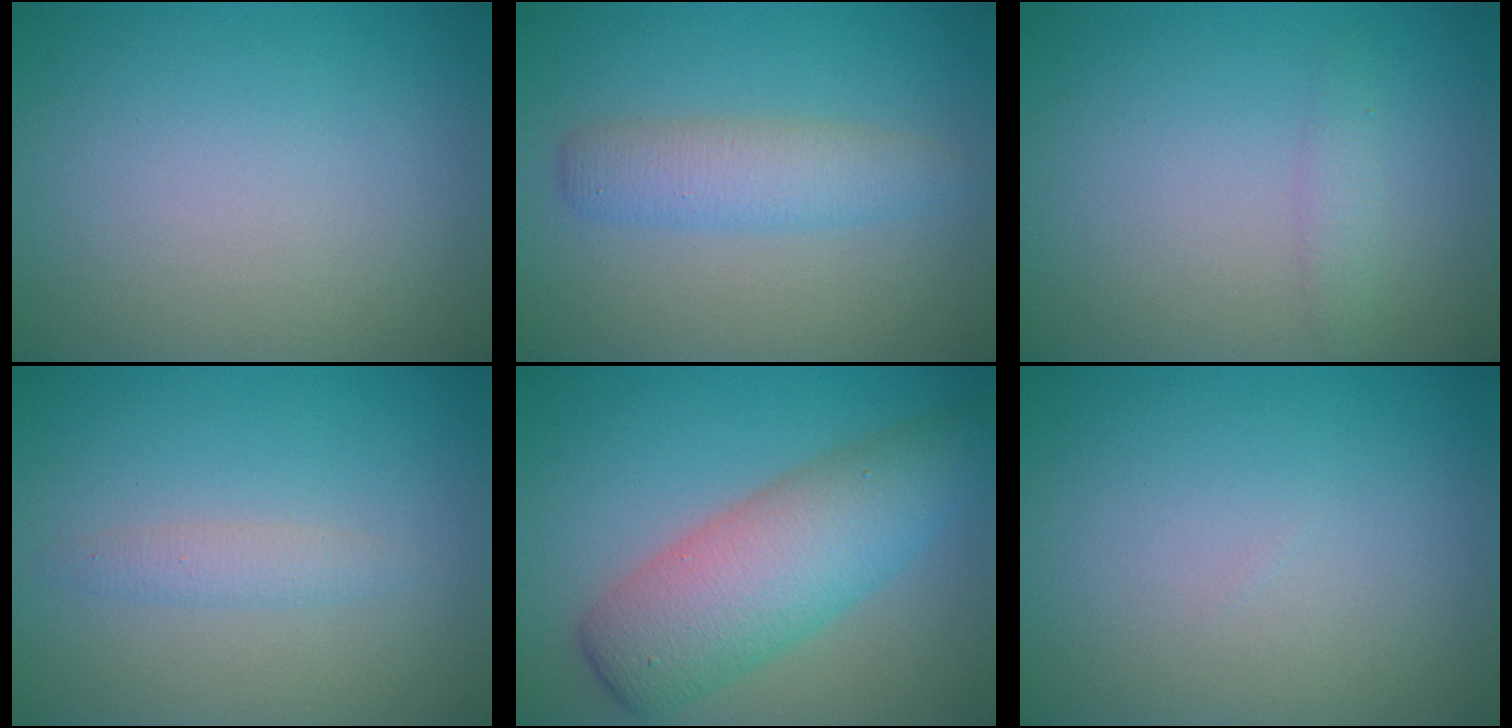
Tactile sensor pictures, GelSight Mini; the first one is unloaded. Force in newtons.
{"total": 3.2, "press": 3.2, "slide": 0.1}
{"total": 1.3, "press": 1.3, "slide": 0.0}
{"total": 1.3, "press": 1.3, "slide": 0.1}
{"total": 7.5, "press": 7.5, "slide": 0.4}
{"total": 0.0}